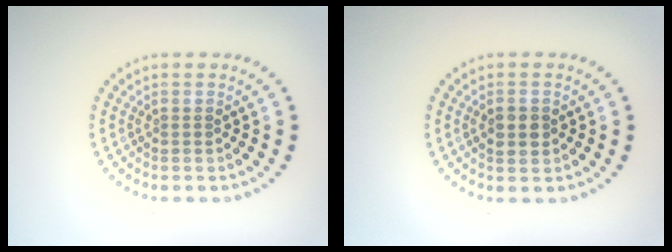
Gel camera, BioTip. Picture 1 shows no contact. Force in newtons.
{"total": 2.4, "press": 2.4, "slide": 0.1}